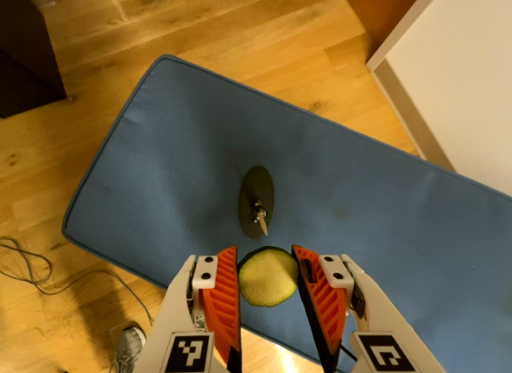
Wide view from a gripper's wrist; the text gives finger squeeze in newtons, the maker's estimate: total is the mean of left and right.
{"total": 8.4, "left": 8.2, "right": 8.7}